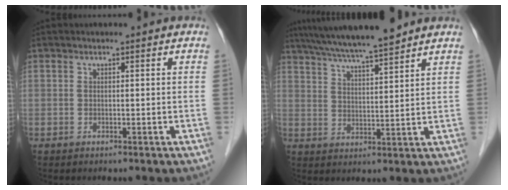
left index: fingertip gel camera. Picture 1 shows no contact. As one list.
[{"total": 12.5, "force": [10.9, 0.1, 6.2], "torque": [-0.110, 0.020, 0.172]}]